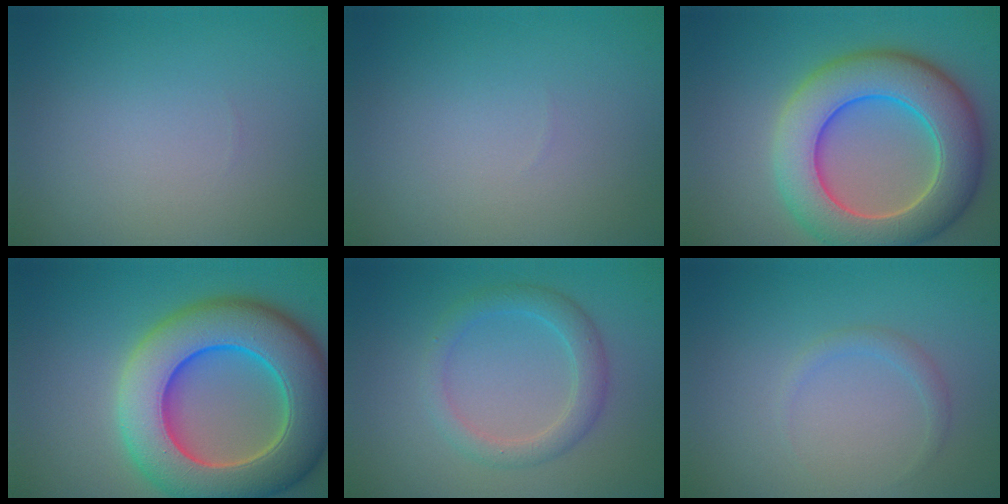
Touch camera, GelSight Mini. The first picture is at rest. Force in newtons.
{"total": 0.0}
{"total": 9.8, "press": 9.8, "slide": 0.5}
{"total": 12.3, "press": 12.2, "slide": 1.1}
{"total": 2.8, "press": 2.8, "slide": 0.1}
{"total": 1.0, "press": 1.0, "slide": 0.1}